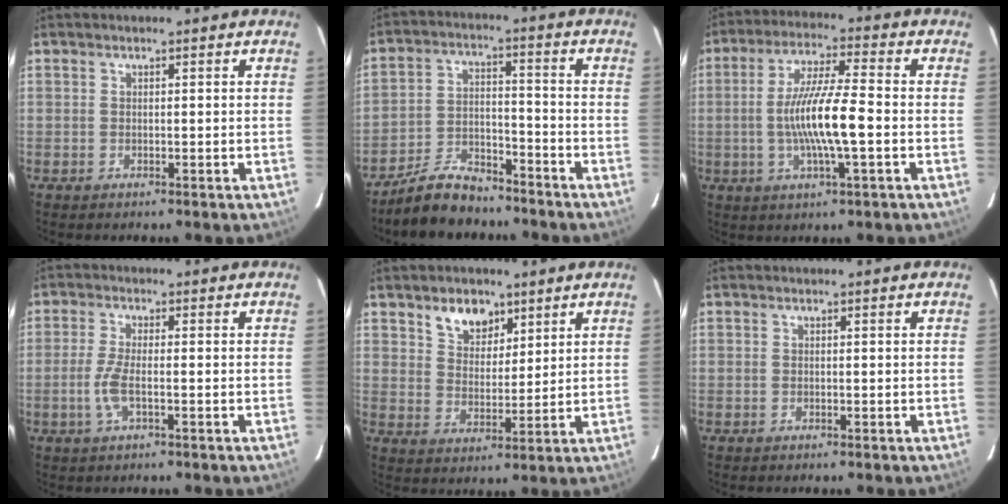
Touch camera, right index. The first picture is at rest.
{"total": 9.8, "force": [-8.4, 4.0, 3.1], "torque": [-0.083, 0.016, -0.141]}
{"total": 11.6, "force": [-2.0, 1.2, 11.4], "torque": [-0.217, -0.002, -0.037]}
{"total": 4.9, "force": [-1.6, 1.1, 4.5], "torque": [-0.100, -0.003, -0.034]}
{"total": 7.0, "force": [4.5, 4.4, 3.0], "torque": [-0.044, 0.008, 0.086]}
{"total": 0.0}